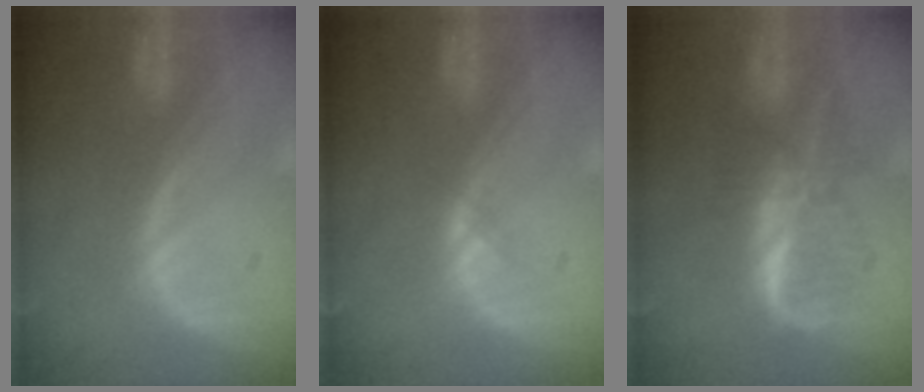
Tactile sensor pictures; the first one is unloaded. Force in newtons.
{"total": 0.8, "press": 0.5, "slide": 0.6}
{"total": 6.0, "press": 5.9, "slide": 0.8}